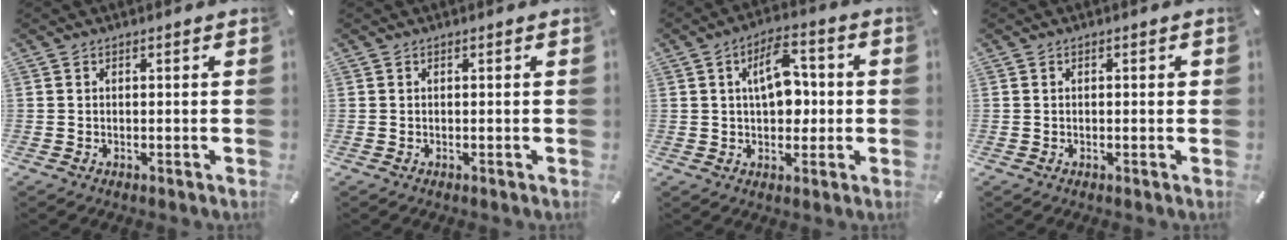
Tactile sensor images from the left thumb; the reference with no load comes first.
{"total": 0.0}
{"total": 10.3, "force": [1.4, 6.4, 7.9], "torque": [-0.119, 0.002, 0.020]}
{"total": 1.0, "force": [0.0, 0.5, 0.8], "torque": [-0.016, 0.003, -0.002]}